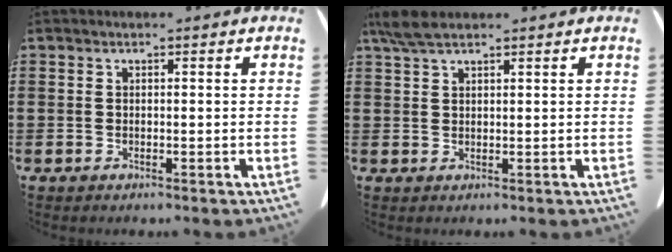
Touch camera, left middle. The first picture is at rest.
{"total": 3.7, "force": [2.6, 1.0, 2.5], "torque": [-0.062, 0.001, 0.046]}